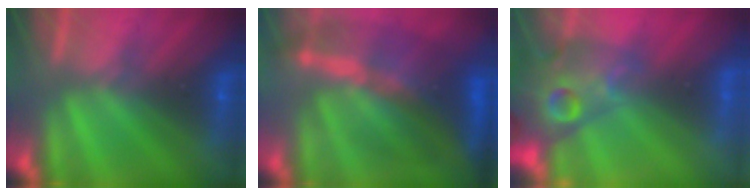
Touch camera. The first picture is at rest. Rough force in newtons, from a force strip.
{"total": 10.3}
{"total": 7.8}